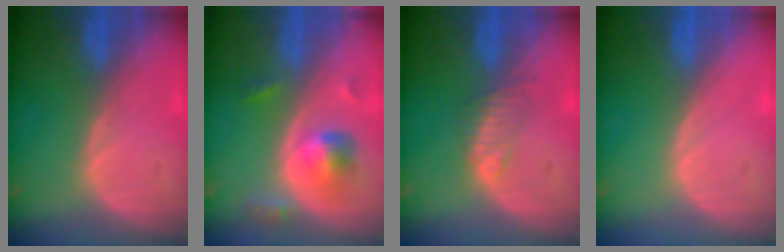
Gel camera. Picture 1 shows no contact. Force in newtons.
{"total": 5.7, "press": 5.2, "slide": 2.4}
{"total": 2.5, "press": 2.4, "slide": 0.3}
{"total": 0.0}